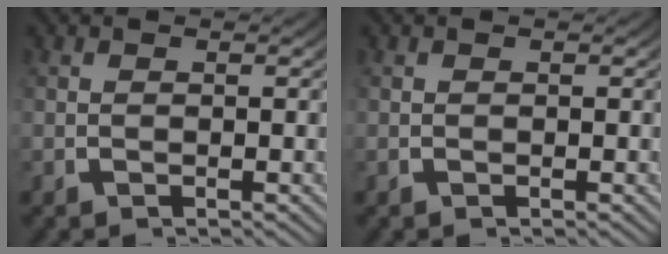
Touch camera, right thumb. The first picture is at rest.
{"total": 0.0}